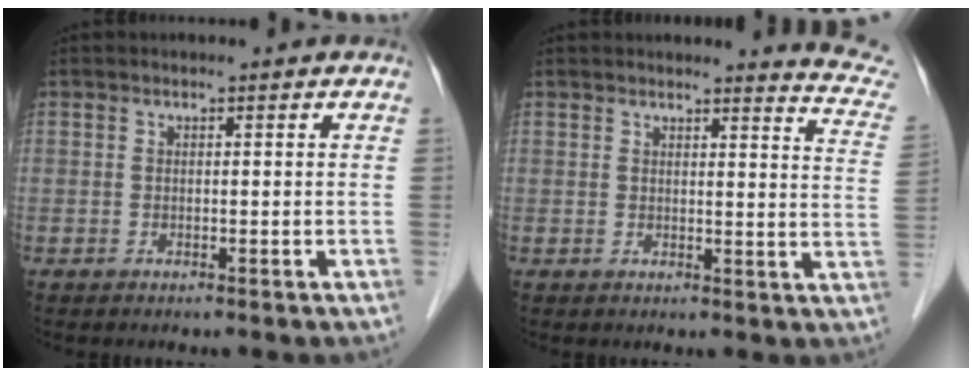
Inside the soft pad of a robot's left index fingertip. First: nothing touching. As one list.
[{"total": 8.2, "force": [8.2, -0.3, 0.9], "torque": [-0.001, -0.074, 0.062]}]